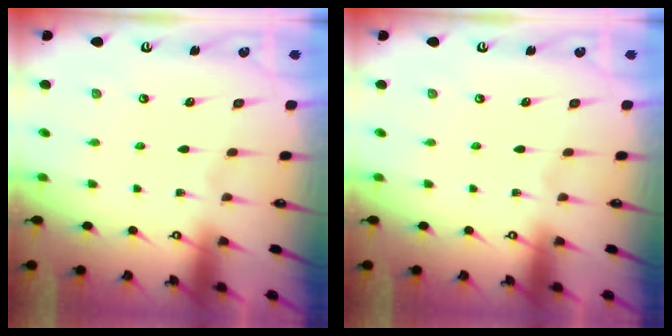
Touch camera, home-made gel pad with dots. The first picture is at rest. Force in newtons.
{"total": 0.0}